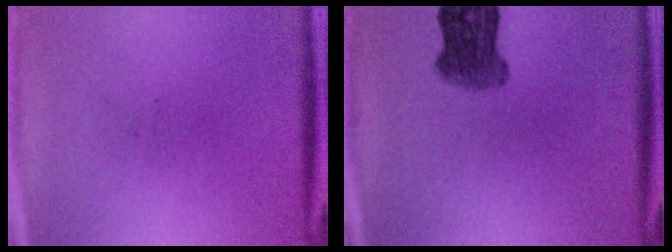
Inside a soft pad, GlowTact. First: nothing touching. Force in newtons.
{"total": 5.7}